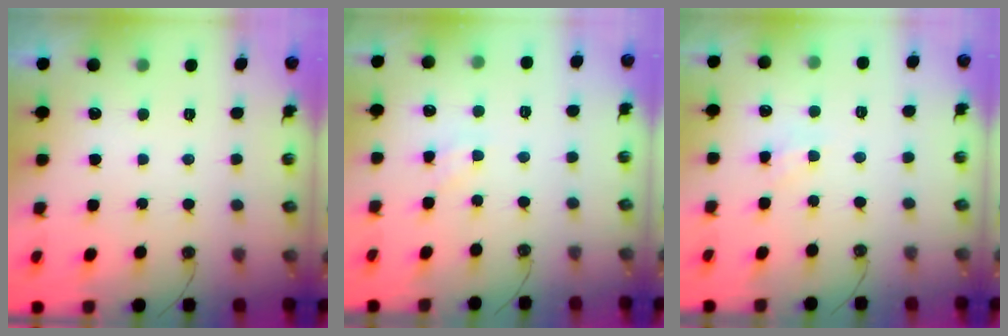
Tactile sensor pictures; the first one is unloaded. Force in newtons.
{"total": 1.4, "press": 1.4, "slide": 0.2}
{"total": 3.5, "press": 3.5, "slide": 0.6}